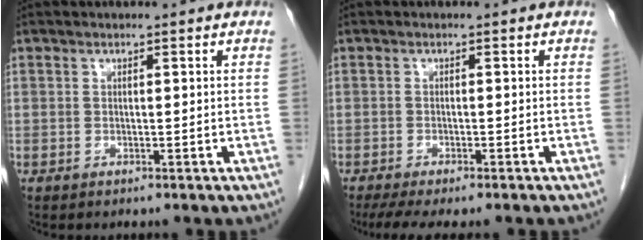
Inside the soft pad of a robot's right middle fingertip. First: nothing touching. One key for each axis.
{"total": 6.7, "fx": -5.5, "fy": 0.9, "fz": 3.7, "tx": -0.053, "ty": -0.012, "tz": -0.083}